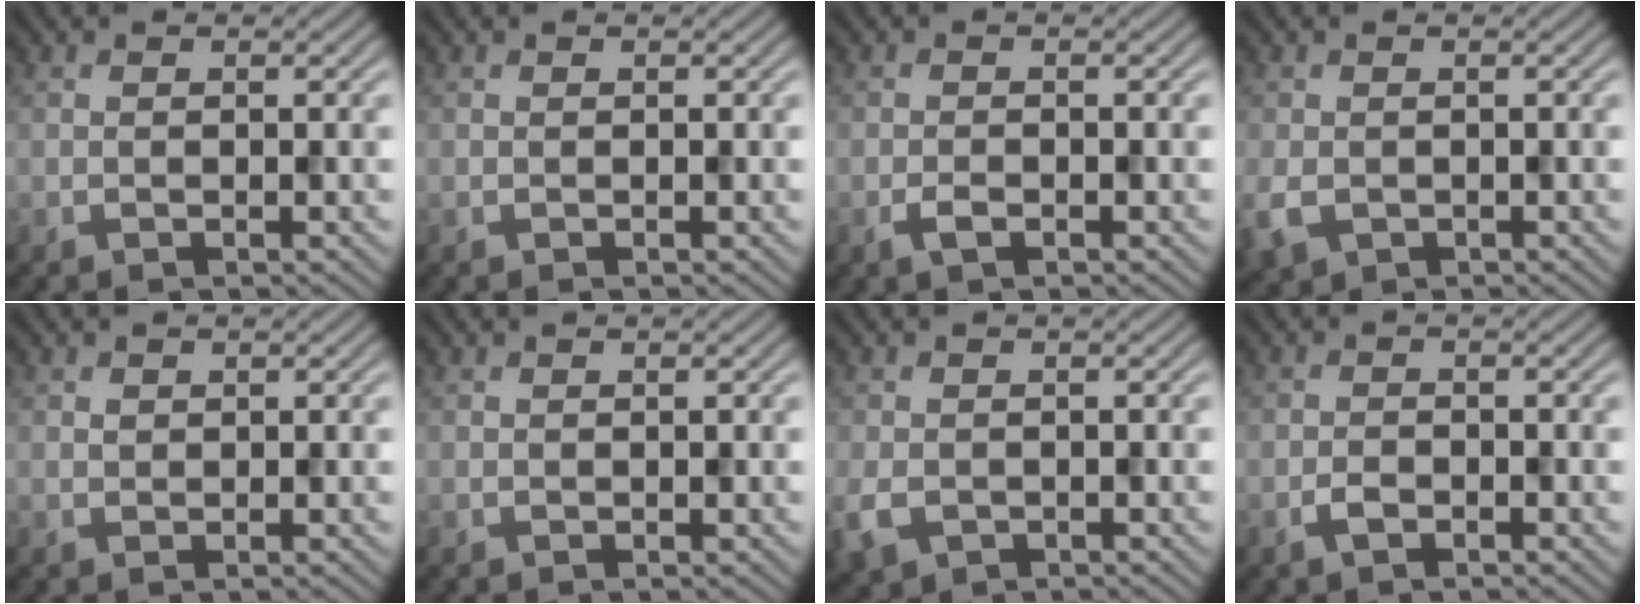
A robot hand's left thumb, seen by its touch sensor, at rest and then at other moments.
{"total": 0.0}
{"total": 1.7, "force": [-0.9, 0.8, 1.1], "torque": [-0.024, -0.001, -0.019]}
{"total": 3.3, "force": [-1.2, 2.5, 1.8], "torque": [-0.055, -0.016, -0.027]}
{"total": 0.7, "force": [0.4, 0.6, 0.2], "torque": [-0.007, -0.002, 0.006]}
{"total": 0.0}
{"total": 3.4, "force": [-1.3, 2.6, 1.8], "torque": [-0.056, -0.016, -0.029]}
{"total": 1.7, "force": [-1.0, 0.9, 1.0], "torque": [-0.021, 0.000, -0.022]}